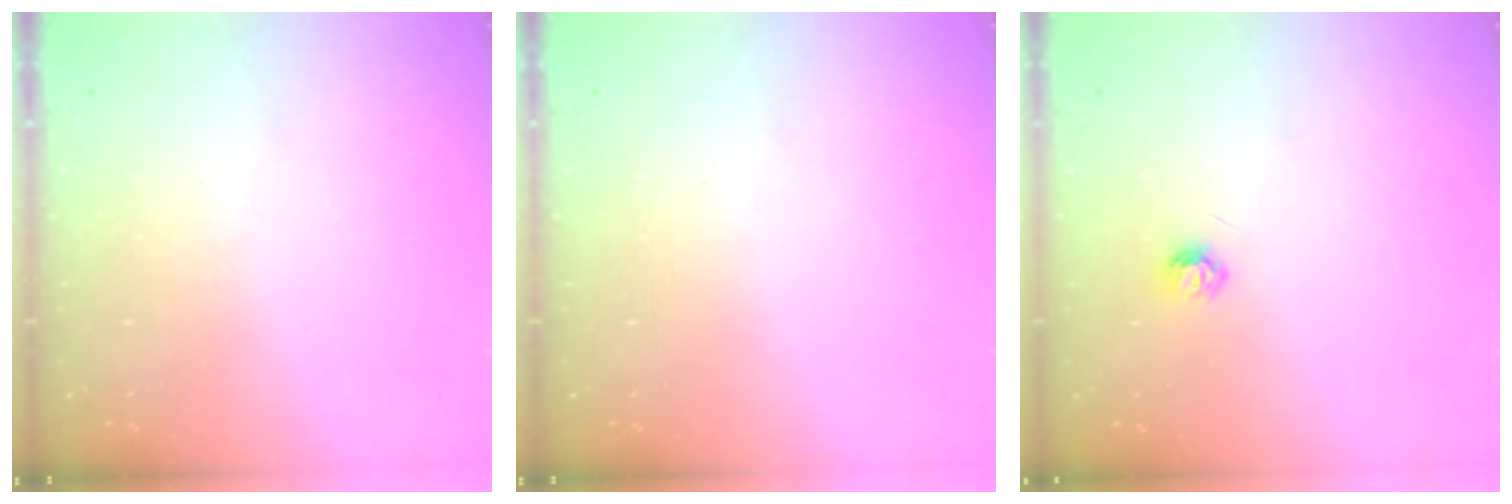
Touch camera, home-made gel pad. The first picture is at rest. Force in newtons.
{"total": 0.0}
{"total": 4.3, "press": 4.3, "slide": 0.5}